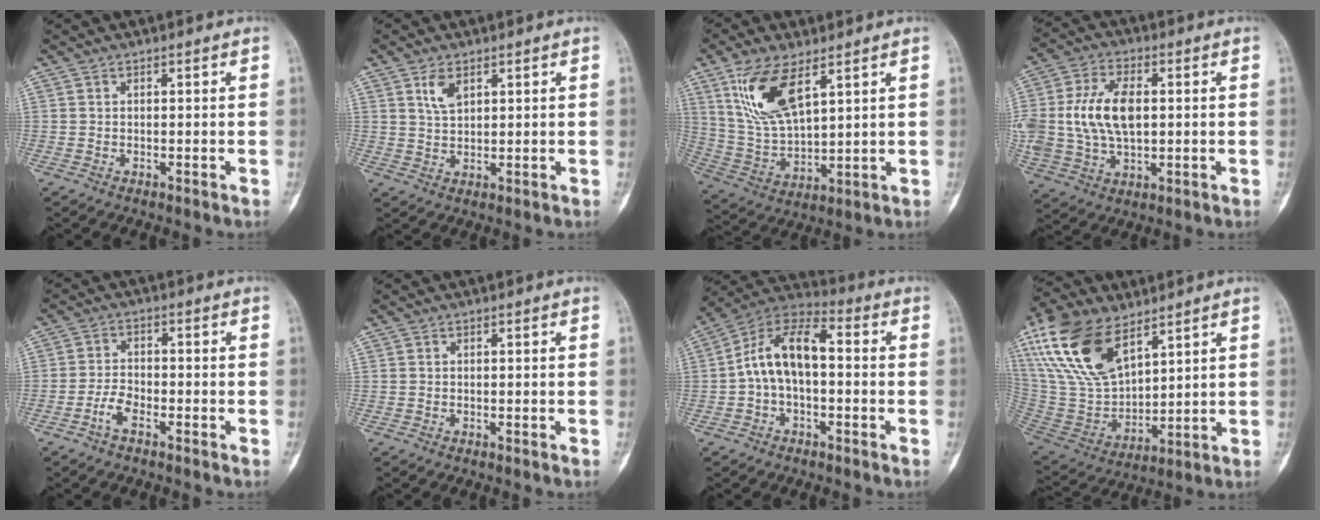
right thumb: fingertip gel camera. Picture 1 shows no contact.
{"total": 4.0, "force": [2.1, 2.0, 2.7], "torque": [-0.044, -0.010, 0.043]}
{"total": 13.7, "force": [6.9, 5.6, 10.4], "torque": [-0.198, -0.026, 0.144]}
{"total": 14.7, "force": [1.4, 8.9, 11.6], "torque": [-0.231, 0.007, 0.033]}
{"total": 3.6, "force": [-2.3, 1.6, 2.3], "torque": [-0.041, 0.015, -0.050]}
{"total": 0.0}
{"total": 12.1, "force": [-0.4, 6.7, 10.1], "torque": [-0.173, 0.045, -0.020]}
{"total": 21.0, "force": [11.6, 10.5, 13.9], "torque": [-0.276, -0.037, 0.233]}